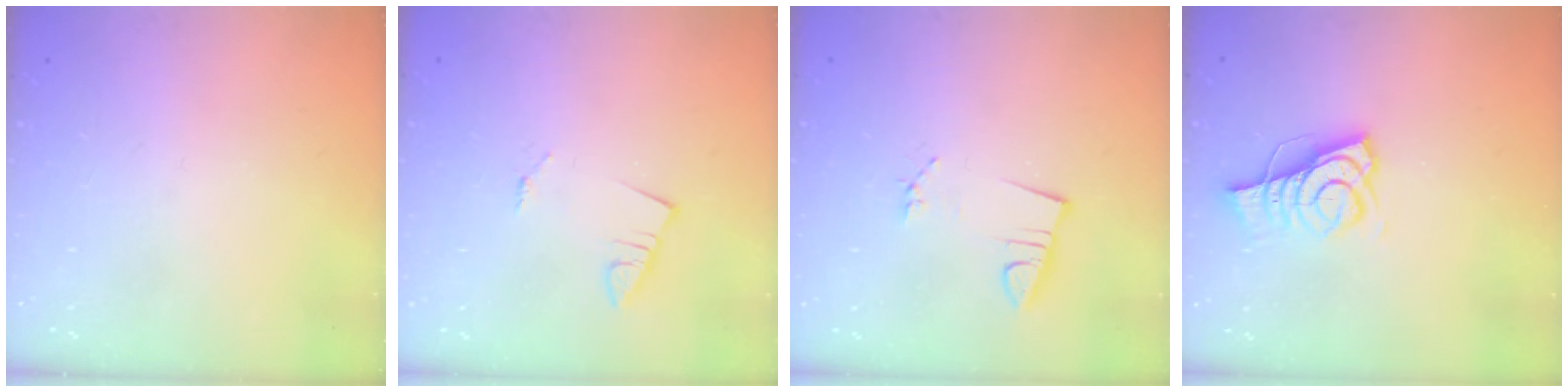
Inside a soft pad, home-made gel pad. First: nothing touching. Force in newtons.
{"total": 1.3, "press": 1.3, "slide": 0.1}
{"total": 2.9, "press": 1.4, "slide": 2.5}
{"total": 9.8, "press": 9.4, "slide": 3.0}